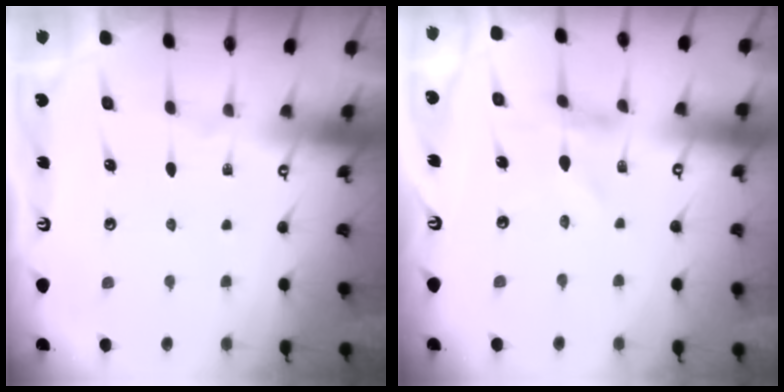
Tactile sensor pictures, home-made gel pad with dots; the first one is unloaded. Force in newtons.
{"total": 0.7, "press": 0.7, "slide": 0.1}